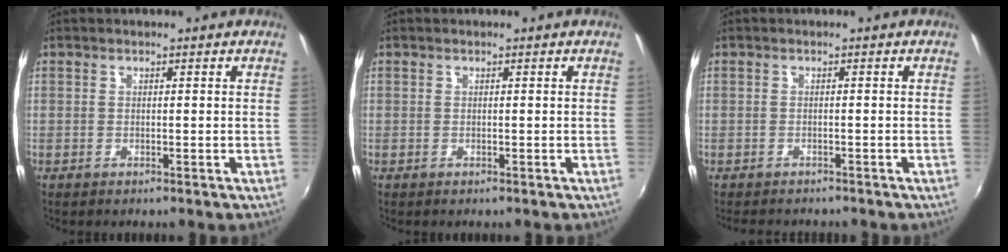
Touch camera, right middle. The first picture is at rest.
{"total": 0.0}
{"total": 3.3, "force": [-2.9, 1.2, 0.9], "torque": [-0.024, -0.010, -0.046]}